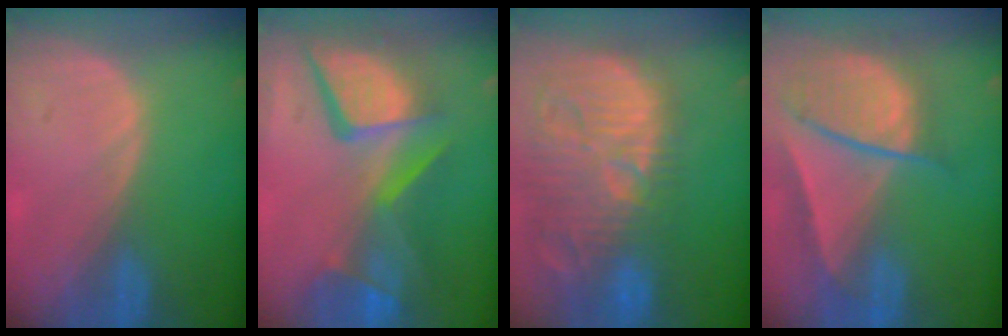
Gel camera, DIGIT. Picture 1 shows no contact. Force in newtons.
{"total": 13.1, "press": 10.8, "slide": 7.5}
{"total": 15.4, "press": 13.4, "slide": 7.6}
{"total": 9.4, "press": 8.1, "slide": 4.7}